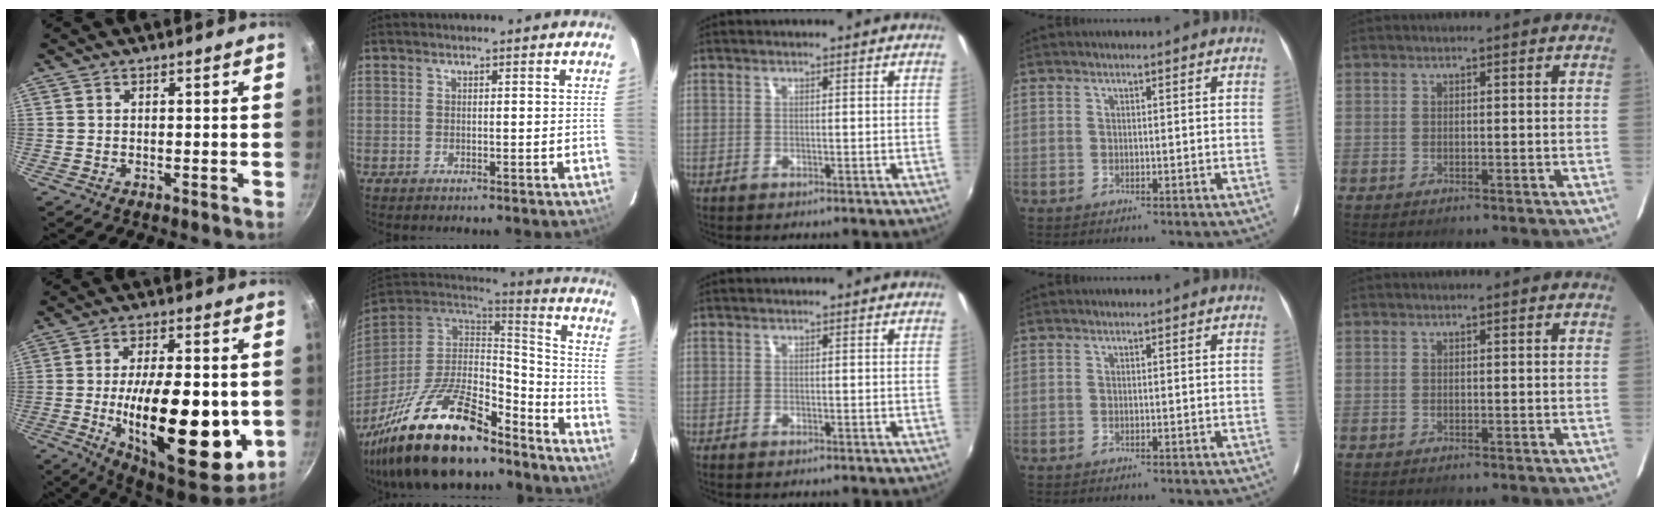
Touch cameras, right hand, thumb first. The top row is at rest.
{"thumb": {"total": 26.3, "force": [-4.4, 11.1, 23.4], "torque": [-0.338, -0.001, -0.057]}, "index": {"total": 29.5, "force": [-20.3, 10.6, 18.5], "torque": [-0.360, -0.030, -0.325]}}